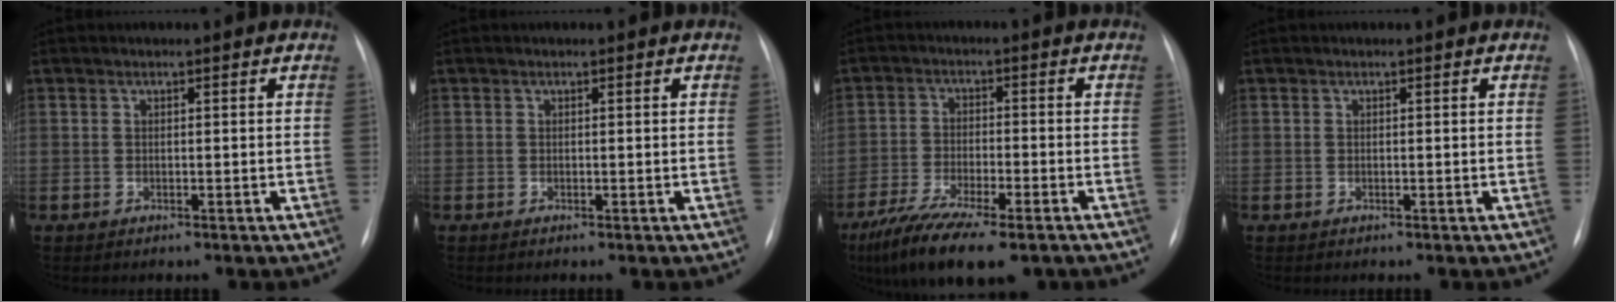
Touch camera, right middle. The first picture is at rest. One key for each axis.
{"total": 0.0}
{"total": 13.4, "fx": -9.5, "fy": 3.3, "fz": 8.9, "tx": -0.154, "ty": -0.026, "tz": -0.156}
{"total": 0.0}